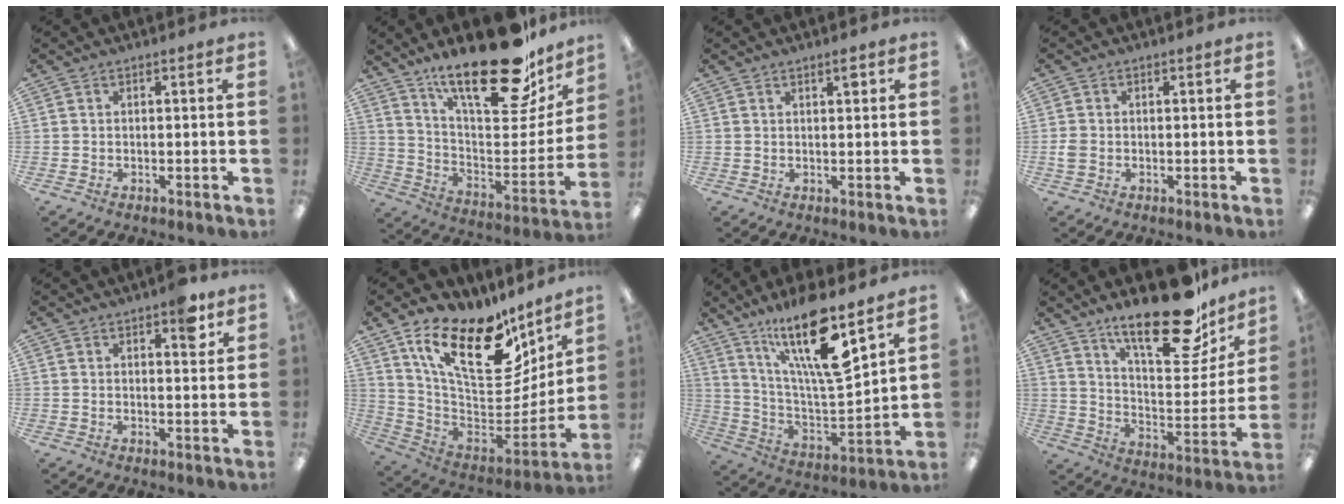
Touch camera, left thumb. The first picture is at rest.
{"total": 26.7, "force": [19.7, 8.6, 15.9], "torque": [-0.222, -0.138, 0.328]}
{"total": 2.1, "force": [1.5, 0.5, 1.4], "torque": [-0.022, -0.002, 0.024]}
{"total": 2.1, "force": [-0.3, 1.6, 1.4], "torque": [-0.023, 0.005, -0.004]}
{"total": 5.9, "force": [3.7, 2.1, 4.1], "torque": [-0.042, -0.016, 0.054]}
{"total": 24.5, "force": [14.5, 11.2, 16.2], "torque": [-0.250, -0.088, 0.258]}
{"total": 20.3, "force": [13.7, 4.8, 14.2], "torque": [-0.260, -0.079, 0.226]}
{"total": 23.9, "force": [17.9, 7.9, 13.8], "torque": [-0.201, -0.123, 0.295]}